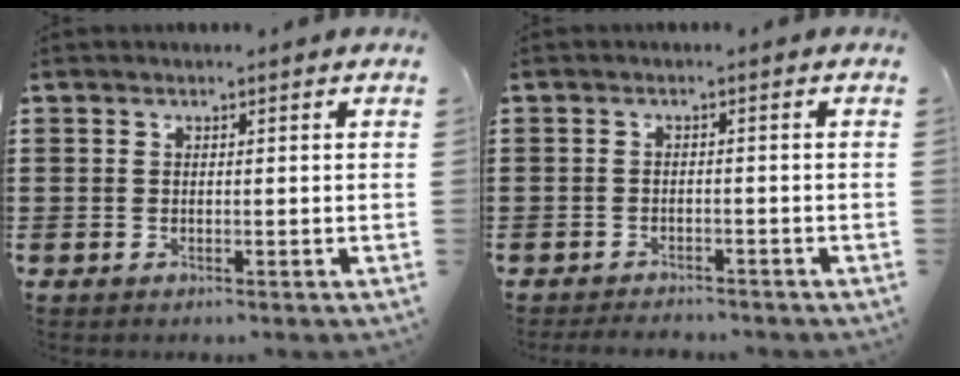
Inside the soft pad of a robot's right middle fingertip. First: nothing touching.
{"total": 1.8, "force": [-1.8, 0.2, 0.0], "torque": [-0.007, -0.001, -0.037]}